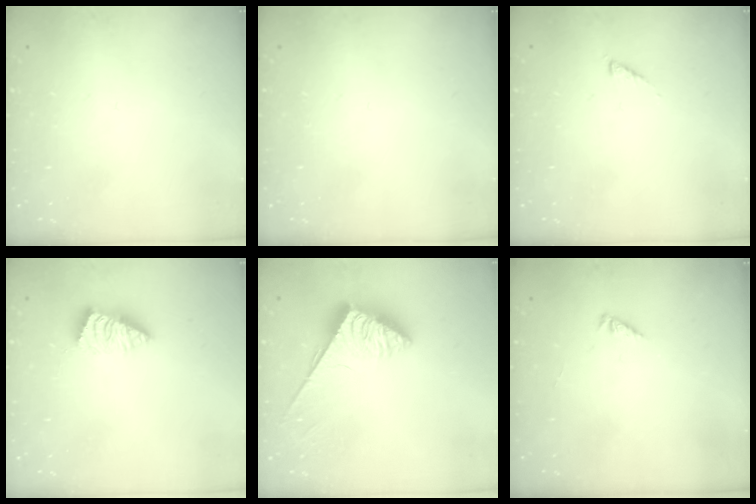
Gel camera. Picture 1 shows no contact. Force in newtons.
{"total": 0.0}
{"total": 1.6, "press": 1.5, "slide": 0.3}
{"total": 2.6, "press": 2.6, "slide": 0.5}
{"total": 3.6, "press": 3.6, "slide": 0.6}
{"total": 0.0}